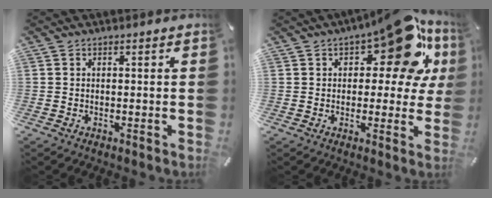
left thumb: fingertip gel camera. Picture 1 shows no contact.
{"total": 18.9, "force": [9.1, 8.8, 14.0], "torque": [-0.176, -0.053, 0.145]}